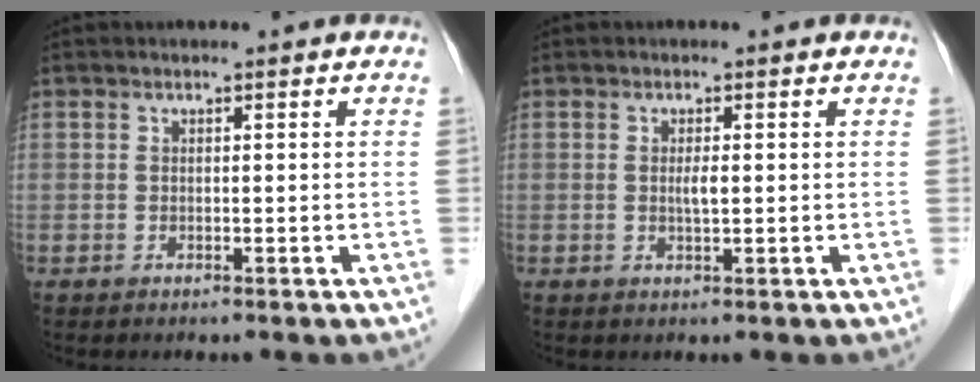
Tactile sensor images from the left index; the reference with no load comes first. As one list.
[{"total": 1.6, "force": [0.1, 0.2, 1.5], "torque": [-0.030, 0.000, 0.001]}]